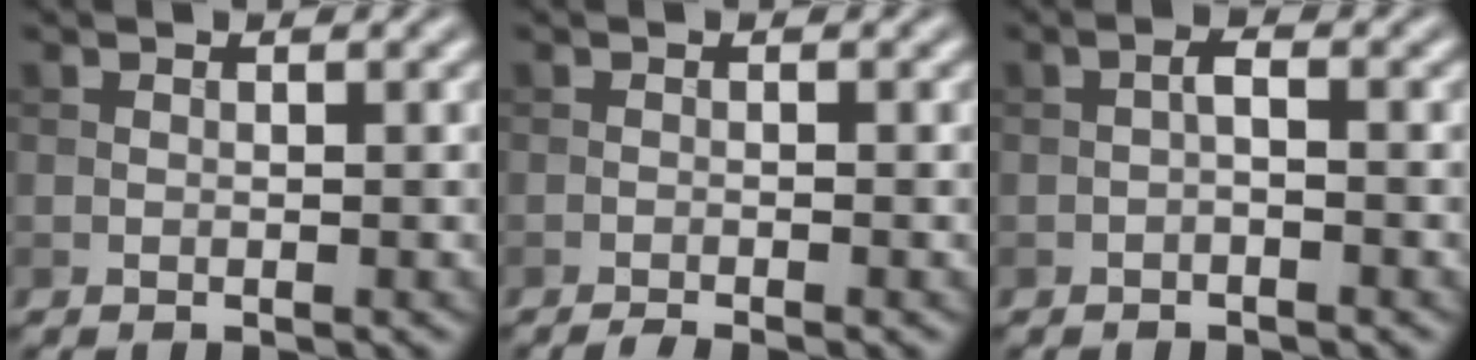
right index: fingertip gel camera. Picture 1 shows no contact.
{"total": 1.7, "force": [-1.3, 0.2, 1.1], "torque": [-0.014, 0.000, -0.025]}
{"total": 1.2, "force": [-0.6, 0.3, 1.0], "torque": [-0.019, 0.004, -0.012]}